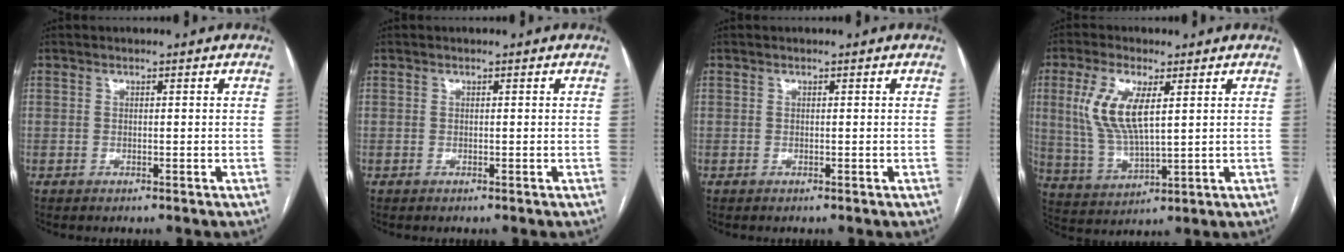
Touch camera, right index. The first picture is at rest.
{"total": 0.0}
{"total": 0.0}
{"total": 10.0, "force": [2.9, 3.1, 9.0], "torque": [-0.206, 0.001, 0.063]}